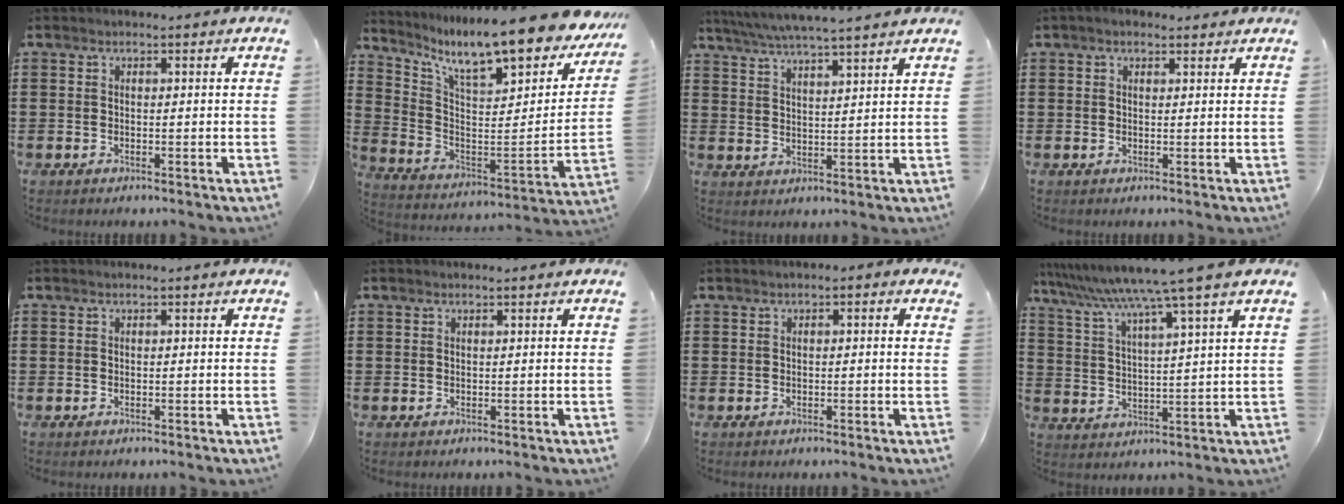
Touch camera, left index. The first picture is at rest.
{"total": 11.2, "force": [9.2, 1.0, 6.2], "torque": [-0.135, -0.083, 0.147]}
{"total": 4.7, "force": [4.4, -0.4, 1.6], "torque": [-0.046, -0.023, 0.076]}
{"total": 1.6, "force": [1.2, 0.7, 0.8], "torque": [-0.018, 0.007, 0.022]}
{"total": 0.0}
{"total": 0.0}
{"total": 0.6, "force": [-0.2, 0.3, 0.5], "torque": [-0.010, 0.002, -0.006]}
{"total": 8.1, "force": [6.5, -1.7, 4.4], "torque": [-0.112, -0.042, 0.102]}